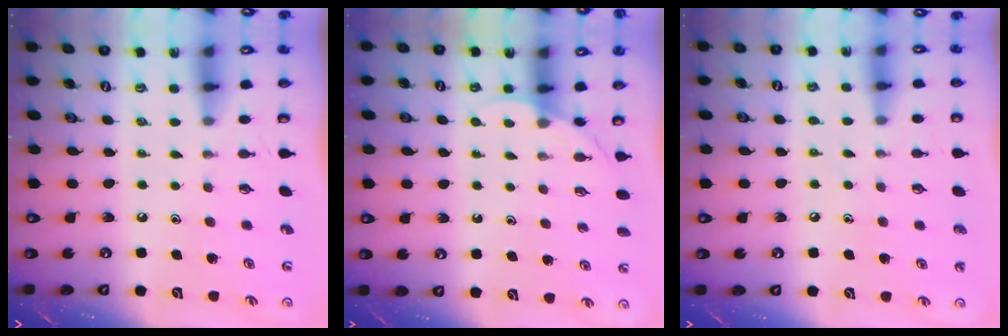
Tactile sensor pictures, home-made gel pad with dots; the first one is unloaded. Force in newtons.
{"total": 3.4, "press": 3.4, "slide": 0.2}
{"total": 6.2, "press": 6.2, "slide": 0.5}